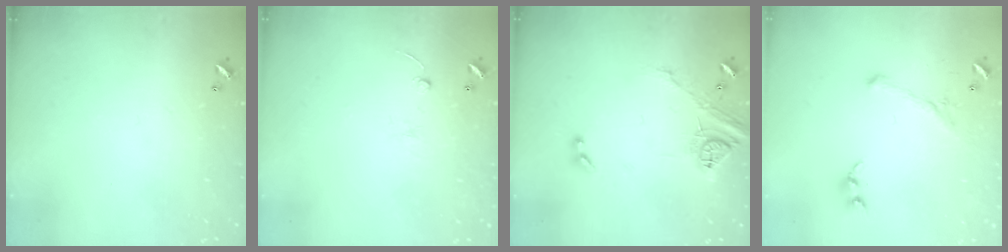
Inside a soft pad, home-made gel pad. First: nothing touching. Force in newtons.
{"total": 2.5, "press": 2.4, "slide": 0.8}
{"total": 14.9, "press": 14.8, "slide": 1.7}
{"total": 2.8, "press": 2.6, "slide": 0.9}